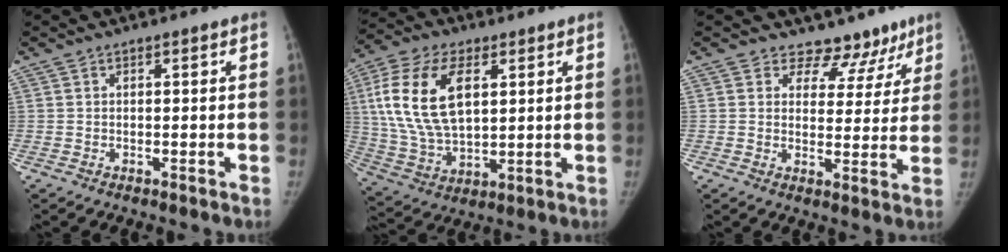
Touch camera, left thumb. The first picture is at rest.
{"total": 18.5, "force": [4.9, 10.3, 14.6], "torque": [-0.281, -0.007, 0.096]}
{"total": 9.2, "force": [7.3, 5.6, 0.9], "torque": [0.039, -0.039, 0.082]}